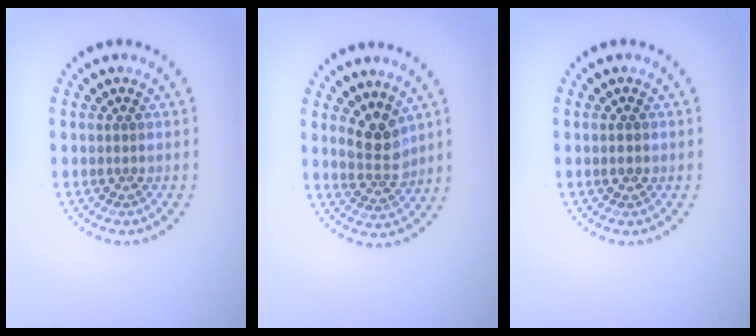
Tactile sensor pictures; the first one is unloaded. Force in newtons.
{"total": 2.9, "press": 2.5, "slide": 1.4}
{"total": 1.3, "press": 1.3, "slide": 0.1}